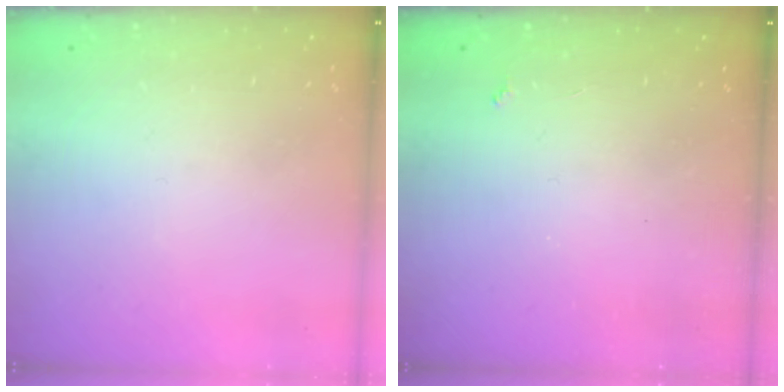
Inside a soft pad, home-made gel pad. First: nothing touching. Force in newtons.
{"total": 2.2, "press": 2.2, "slide": 0.4}